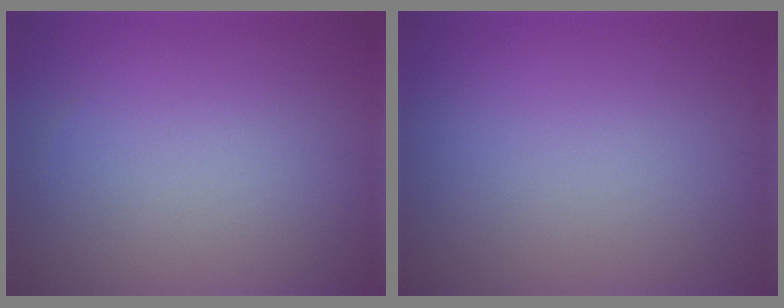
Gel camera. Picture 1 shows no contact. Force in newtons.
{"total": 0.0}